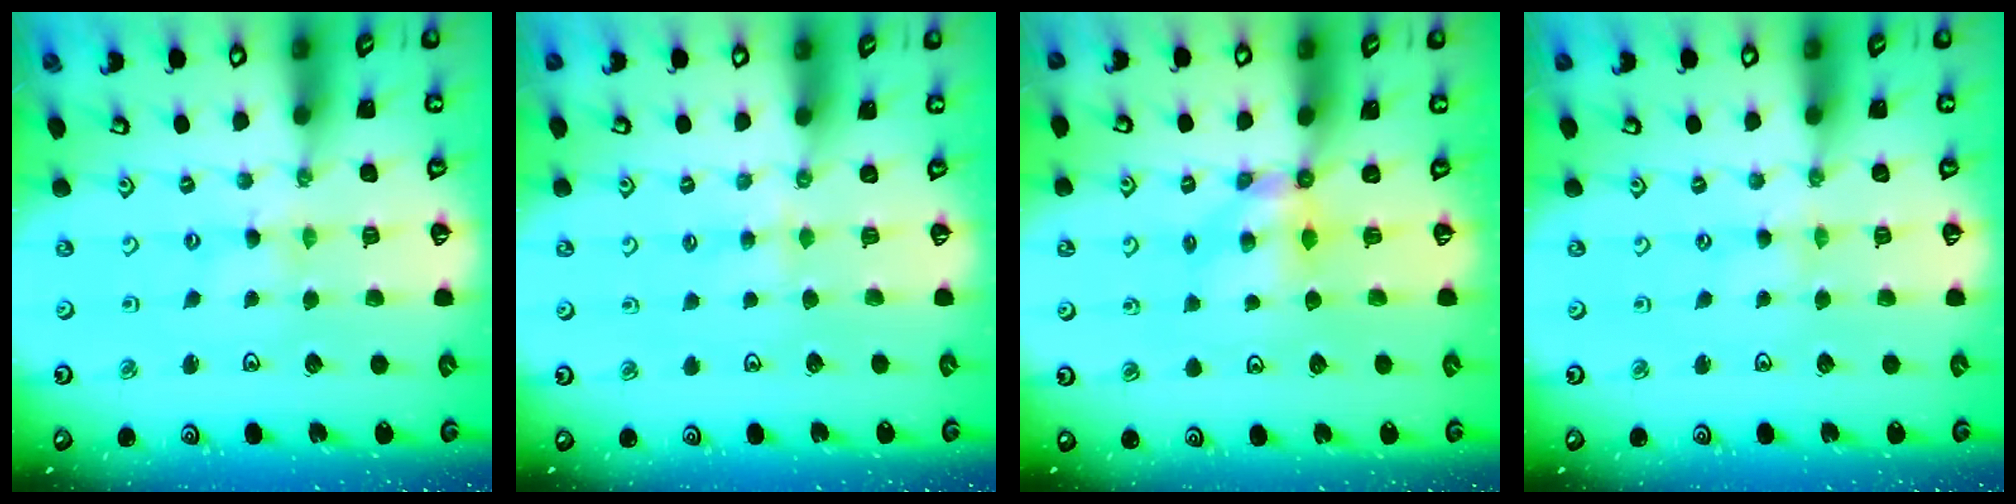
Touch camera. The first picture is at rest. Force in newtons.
{"total": 2.8, "press": 2.7, "slide": 0.6}
{"total": 5.2, "press": 5.2, "slide": 0.3}
{"total": 1.3, "press": 1.2, "slide": 0.3}